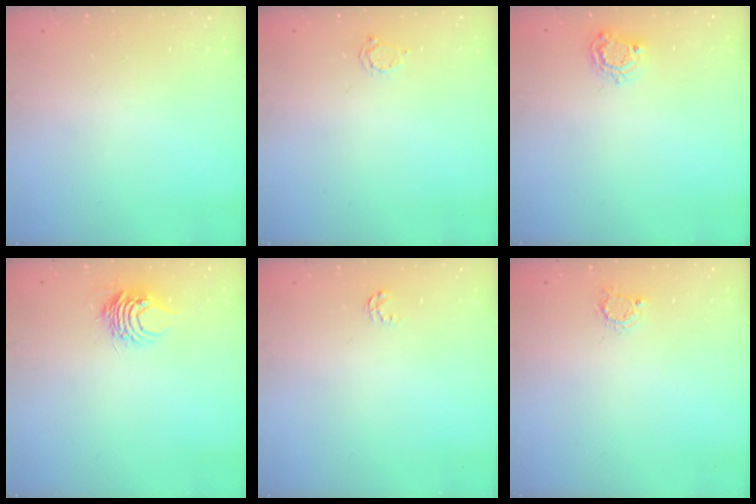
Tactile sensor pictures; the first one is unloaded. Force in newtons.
{"total": 2.8, "press": 2.8, "slide": 0.3}
{"total": 5.8, "press": 5.8, "slide": 0.5}
{"total": 6.8, "press": 6.7, "slide": 0.7}
{"total": 2.6, "press": 2.6, "slide": 0.3}
{"total": 3.0, "press": 3.0, "slide": 0.5}